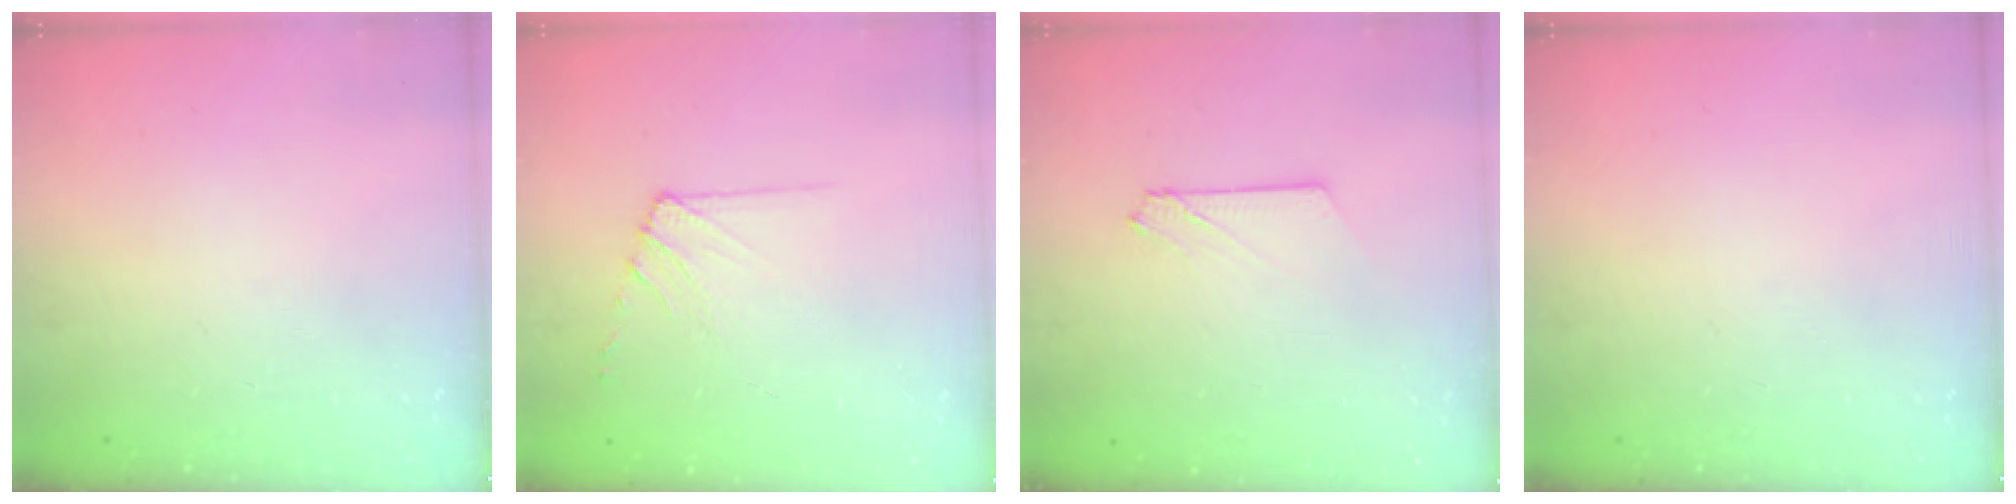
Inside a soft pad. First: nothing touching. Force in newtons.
{"total": 6.8, "press": 6.7, "slide": 0.8}
{"total": 2.6, "press": 2.6, "slide": 0.3}
{"total": 0.0}